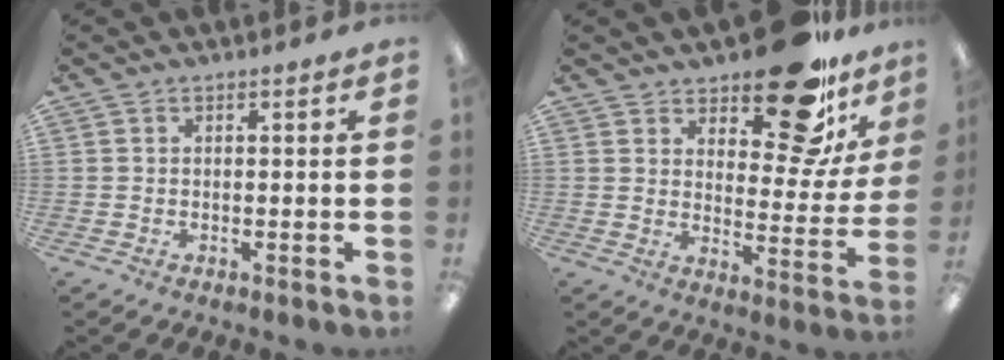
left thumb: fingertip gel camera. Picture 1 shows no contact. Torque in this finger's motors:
{"motor_torque": [1.87, 1.20, 1.18, -1.09, 0.03]}